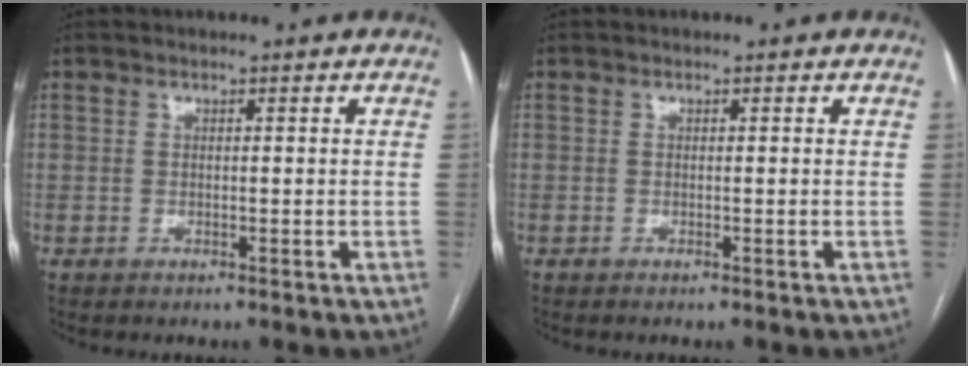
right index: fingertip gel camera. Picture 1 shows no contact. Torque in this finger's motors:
{"motor_torque": [0.02, -0.04, 0.03, 0.01]}